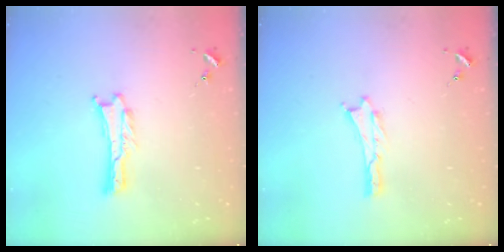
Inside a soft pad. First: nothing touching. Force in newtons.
{"total": 0.0}